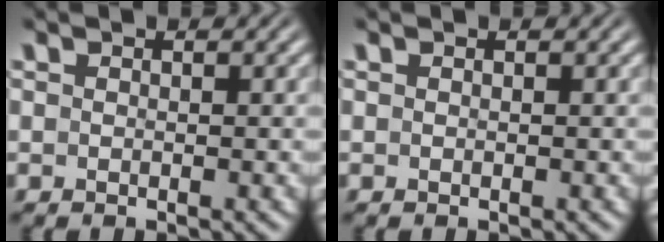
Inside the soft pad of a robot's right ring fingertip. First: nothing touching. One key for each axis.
{"total": 0.0}